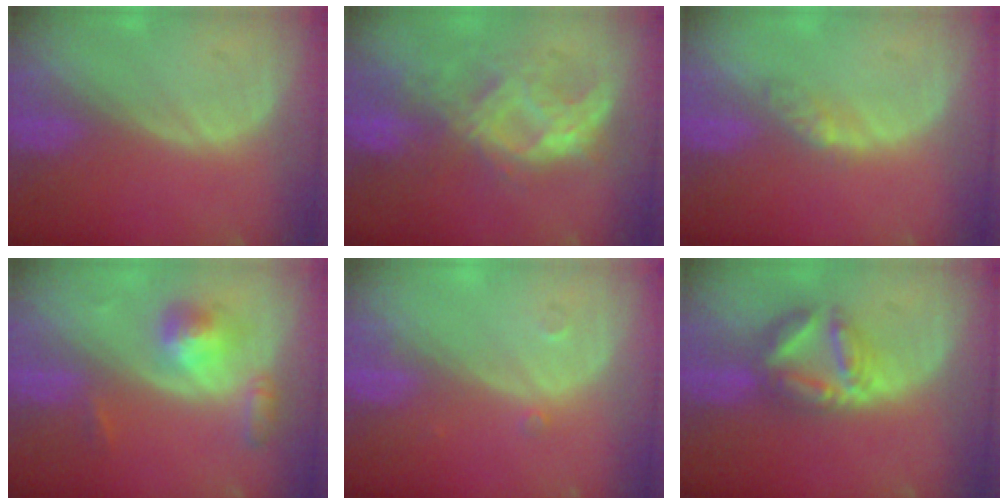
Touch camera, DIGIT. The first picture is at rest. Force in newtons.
{"total": 8.6, "press": 8.4, "slide": 1.9}
{"total": 2.6, "press": 2.3, "slide": 1.3}
{"total": 5.2, "press": 4.9, "slide": 1.7}
{"total": 0.8, "press": 0.8, "slide": 0.1}
{"total": 6.4, "press": 6.4, "slide": 0.3}